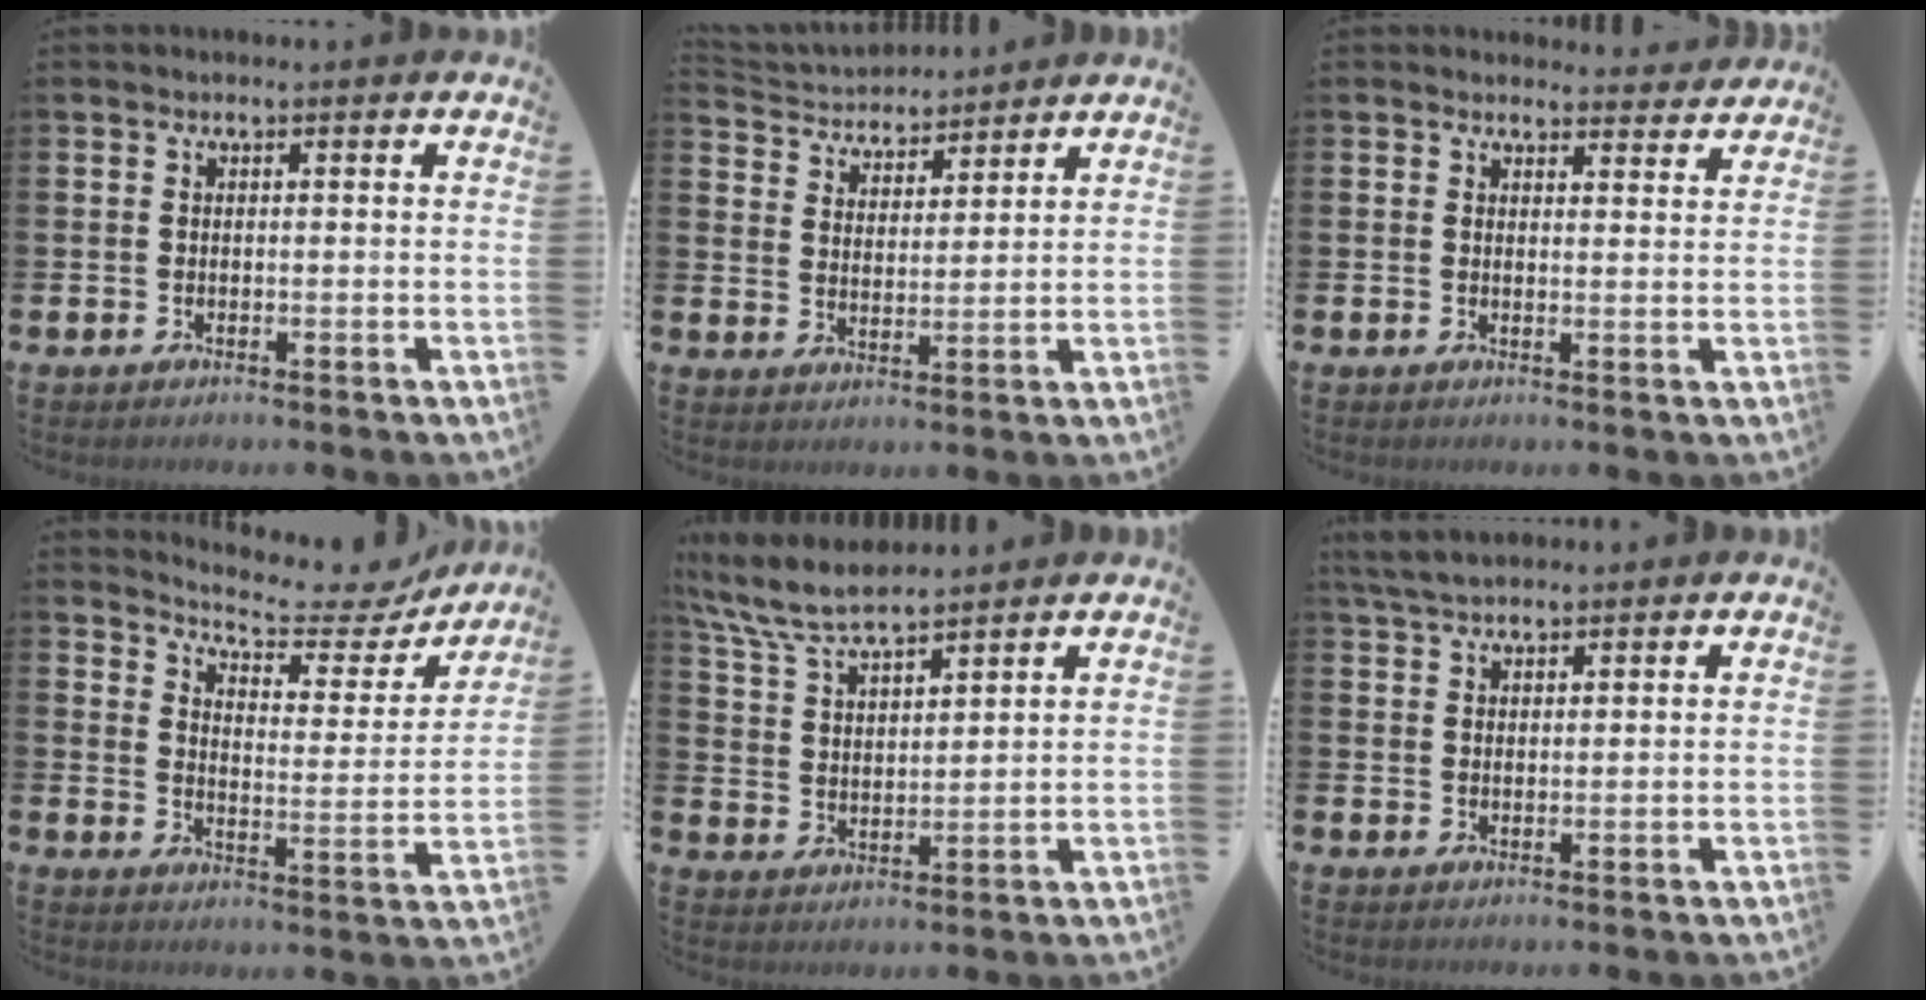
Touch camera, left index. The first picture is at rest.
{"total": 4.1, "force": [3.8, 1.4, -0.6], "torque": [-0.014, -0.027, 0.065]}
{"total": 2.8, "force": [2.7, 0.6, -0.1], "torque": [0.006, -0.018, 0.048]}
{"total": 6.8, "force": [6.3, 1.6, 2.0], "torque": [-0.051, -0.054, 0.102]}
{"total": 7.4, "force": [6.9, 0.9, 2.4], "torque": [-0.076, -0.030, 0.125]}
{"total": 4.3, "force": [3.9, 1.0, 1.3], "torque": [-0.033, -0.009, 0.074]}